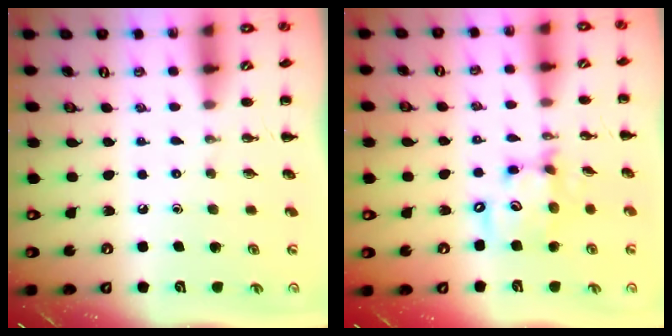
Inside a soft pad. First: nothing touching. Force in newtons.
{"total": 12.6, "press": 12.3, "slide": 2.6}